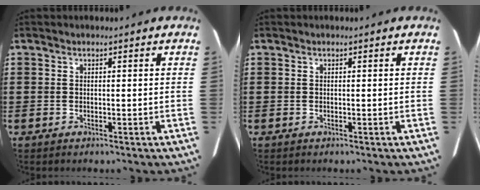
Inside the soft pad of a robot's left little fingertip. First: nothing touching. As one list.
[{"total": 0.0}]